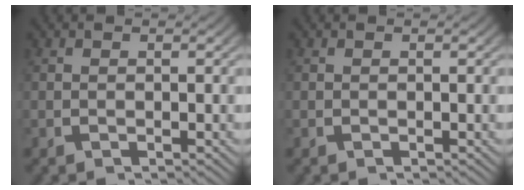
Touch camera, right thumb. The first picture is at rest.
{"total": 0.0}